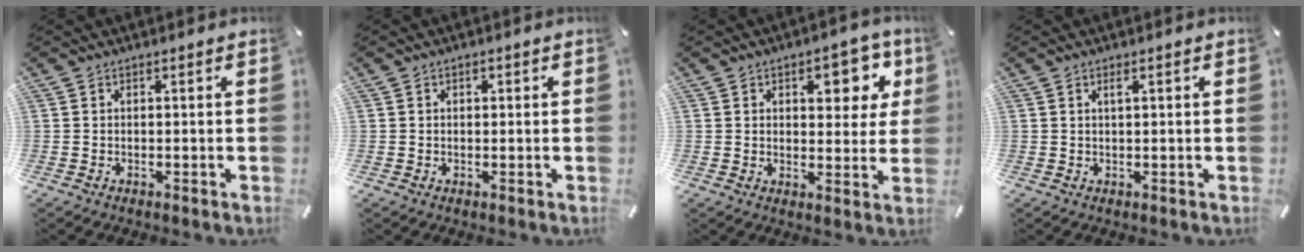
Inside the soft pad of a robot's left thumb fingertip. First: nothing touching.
{"total": 1.0, "force": [0.0, 1.0, 0.2], "torque": [-0.004, 0.006, -0.002]}
{"total": 9.9, "force": [4.1, 5.6, 7.0], "torque": [-0.076, -0.016, 0.061]}
{"total": 2.1, "force": [0.8, 0.4, 1.9], "torque": [-0.039, 0.002, 0.011]}